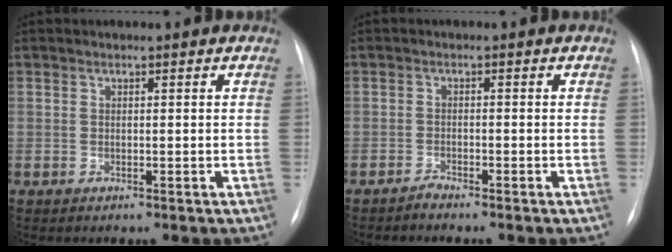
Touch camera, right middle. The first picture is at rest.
{"total": 1.2, "force": [-1.2, -0.1, 0.3], "torque": [-0.008, -0.003, -0.023]}